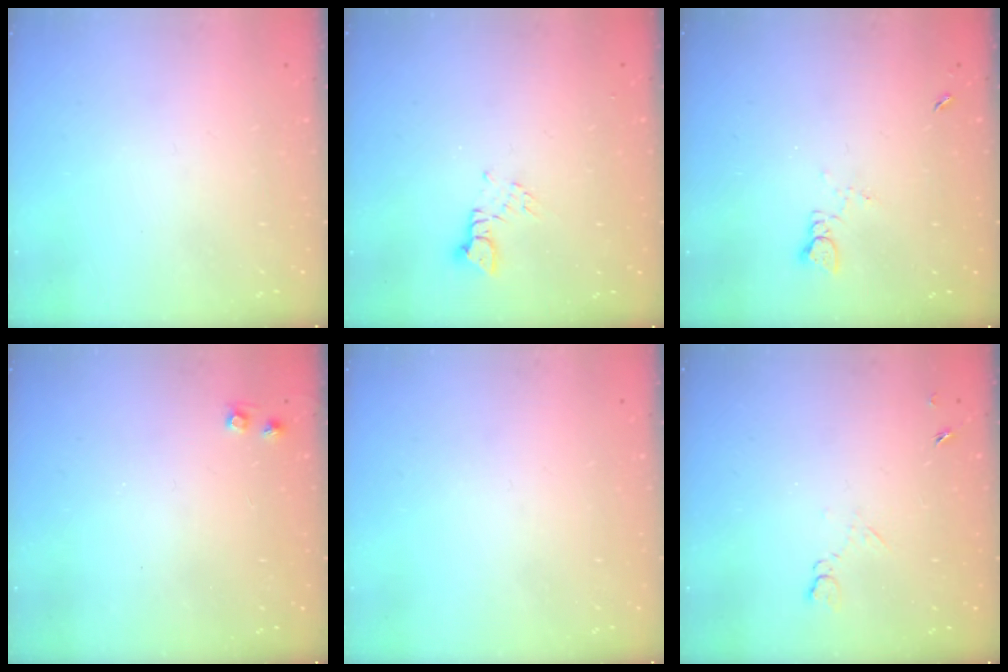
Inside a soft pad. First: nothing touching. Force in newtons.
{"total": 2.3, "press": 2.3, "slide": 0.2}
{"total": 1.7, "press": 1.7, "slide": 0.2}
{"total": 3.7, "press": 3.7, "slide": 0.6}
{"total": 0.0}
{"total": 5.4, "press": 5.4, "slide": 0.8}